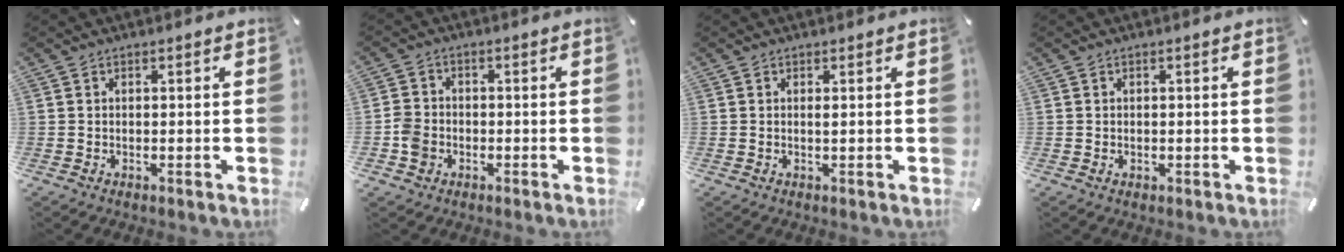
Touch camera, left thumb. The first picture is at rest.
{"total": 4.5, "force": [-1.7, 3.9, 1.4], "torque": [-0.027, 0.008, -0.030]}
{"total": 0.6, "force": [0.1, 0.0, 0.5], "torque": [-0.011, -0.002, 0.003]}
{"total": 0.5, "force": [0.0, 0.5, 0.2], "torque": [-0.004, 0.002, -0.001]}